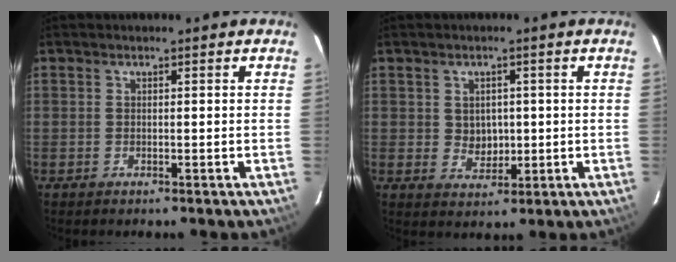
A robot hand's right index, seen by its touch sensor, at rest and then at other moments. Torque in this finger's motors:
{"motor_torque": [0.04, 0.03, 0.01, 0.00]}